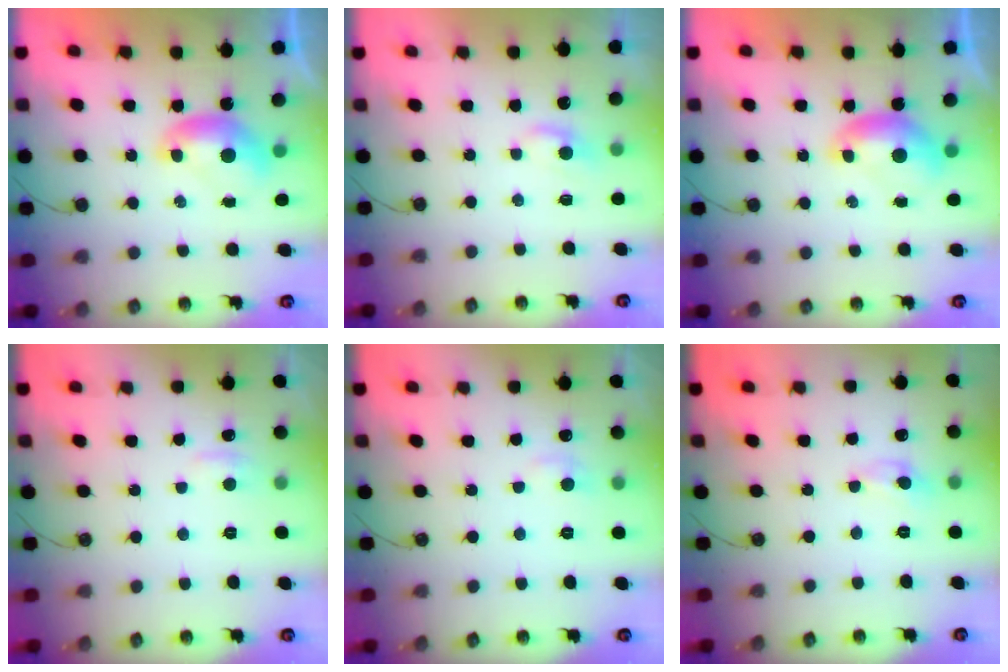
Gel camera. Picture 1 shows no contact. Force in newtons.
{"total": 0.7, "press": 0.5, "slide": 0.5}
{"total": 0.0}
{"total": 1.0, "press": 0.7, "slide": 0.7}
{"total": 0.9, "press": 0.5, "slide": 0.8}
{"total": 0.0}